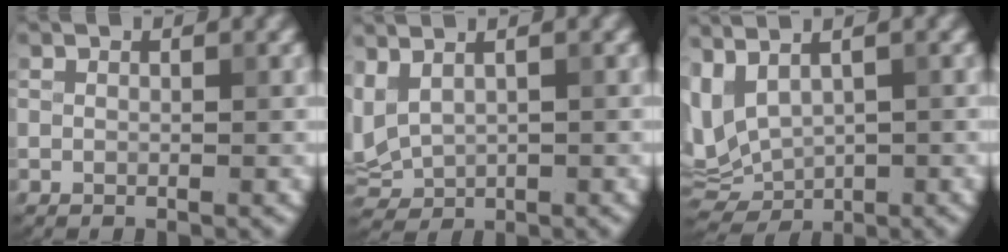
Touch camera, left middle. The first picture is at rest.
{"total": 3.4, "force": [1.5, 2.0, 2.3], "torque": [-0.060, 0.008, 0.038]}
{"total": 5.7, "force": [1.8, 3.0, 4.5], "torque": [-0.098, 0.000, 0.045]}